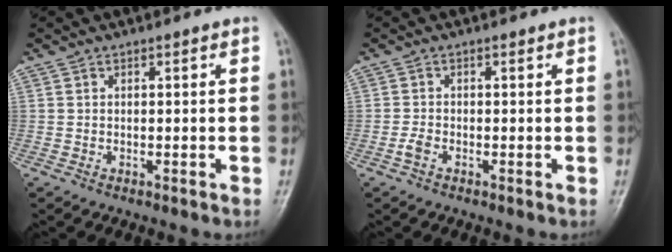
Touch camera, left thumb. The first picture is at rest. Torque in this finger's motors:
{"motor_torque": [-0.02, 0.02, 0.03, -0.08, 0.00]}